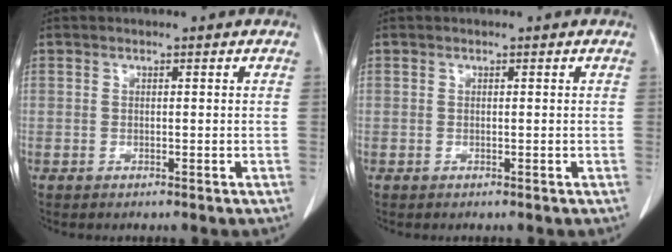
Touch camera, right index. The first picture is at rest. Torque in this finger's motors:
{"motor_torque": [0.00, 0.00, 0.00, 0.00]}